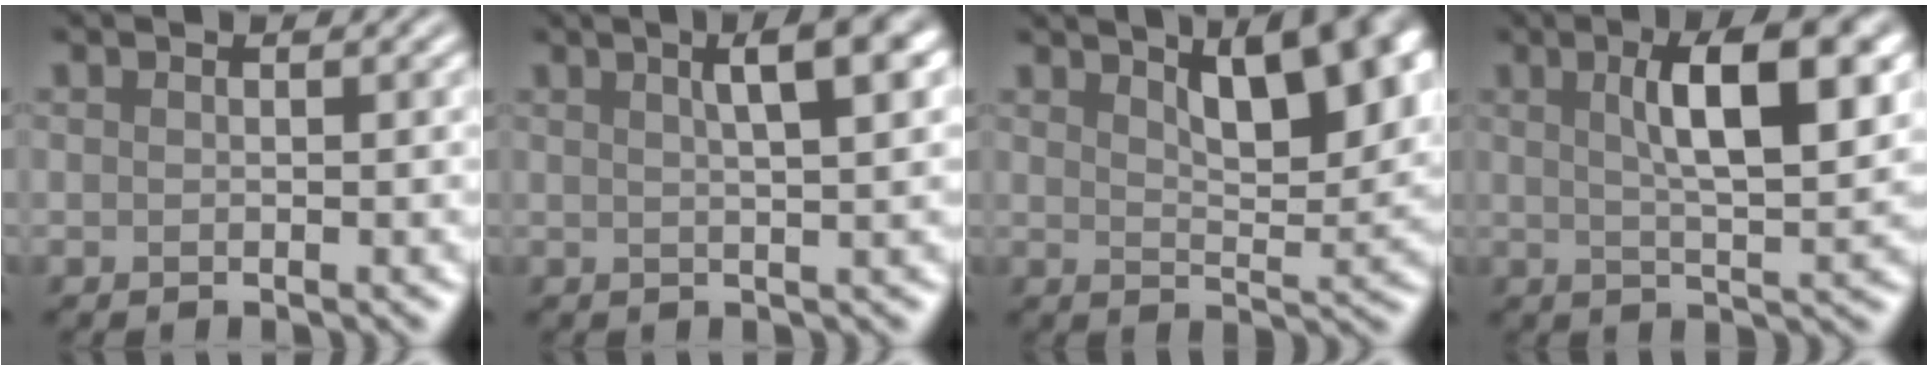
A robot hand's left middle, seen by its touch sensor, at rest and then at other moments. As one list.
[{"total": 4.9, "force": [2.0, 1.2, 4.3], "torque": [-0.041, 0.021, 0.019]}, {"total": 9.2, "force": [4.6, 3.3, 7.3], "torque": [-0.080, 0.020, 0.066]}, {"total": 8.0, "force": [2.2, 2.2, 7.3], "torque": [-0.097, 0.011, 0.038]}]